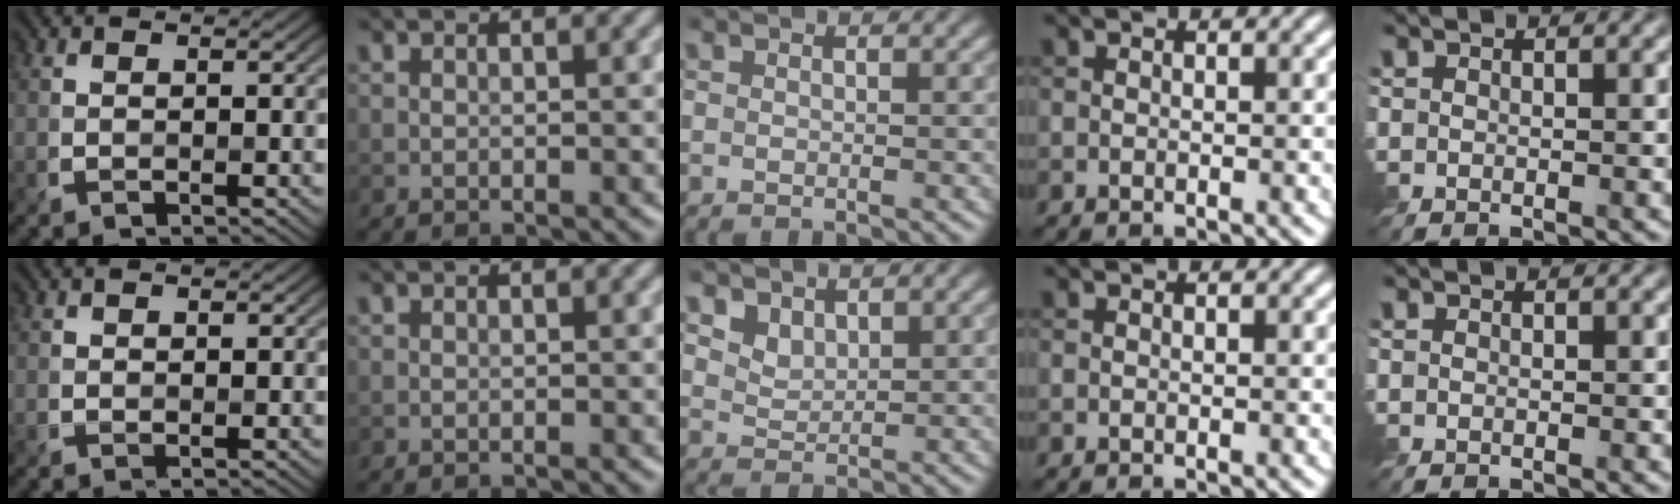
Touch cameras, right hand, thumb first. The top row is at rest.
{"thumb": {"total": 0.5, "force": [0.4, 0.4, 0.0], "torque": [0.000, -0.002, 0.007]}, "middle": {"total": 2.4, "force": [1.8, 1.4, 0.9], "torque": [-0.027, -0.009, 0.045]}}